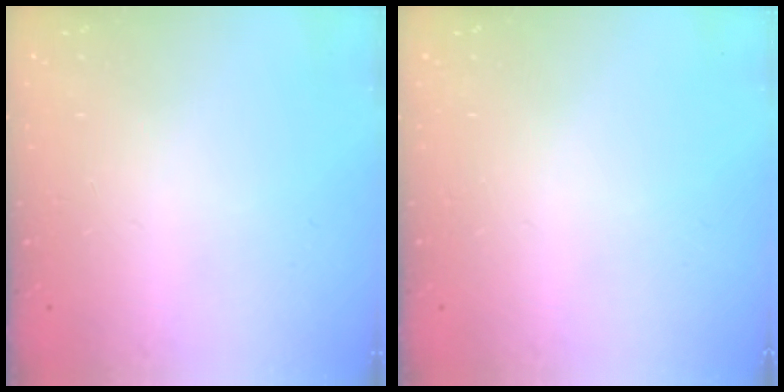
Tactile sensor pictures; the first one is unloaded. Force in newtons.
{"total": 0.0}